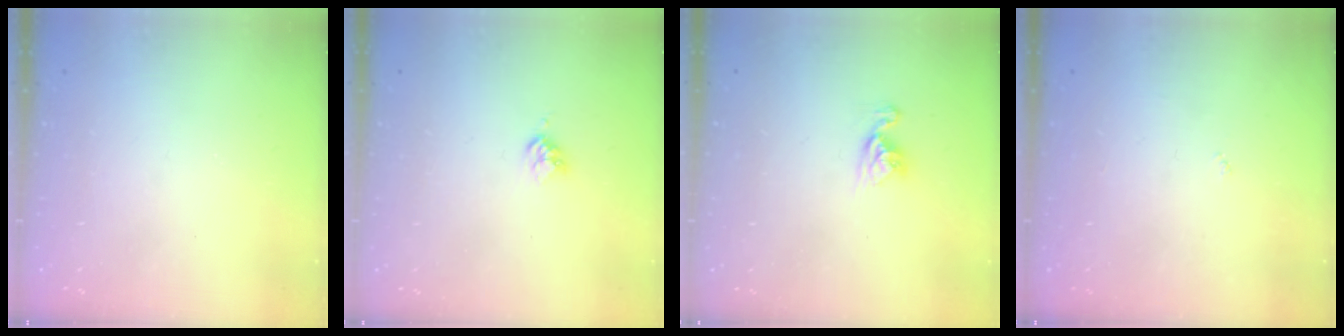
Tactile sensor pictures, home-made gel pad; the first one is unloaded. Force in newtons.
{"total": 3.0, "press": 2.9, "slide": 0.4}
{"total": 6.9, "press": 6.9, "slide": 0.7}
{"total": 2.7, "press": 2.7, "slide": 0.4}